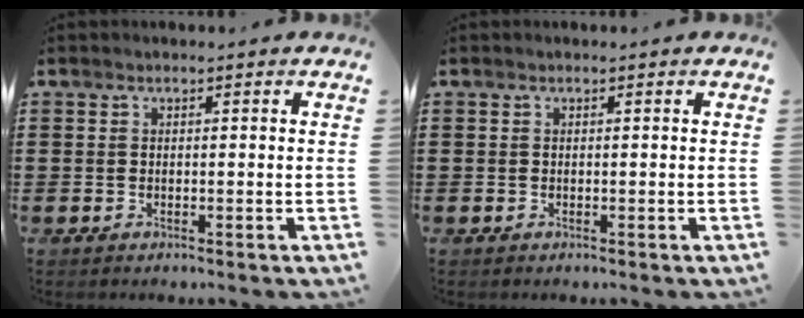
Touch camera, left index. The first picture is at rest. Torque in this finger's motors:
{"motor_torque": [0.00, 0.00, 0.00, 0.00]}